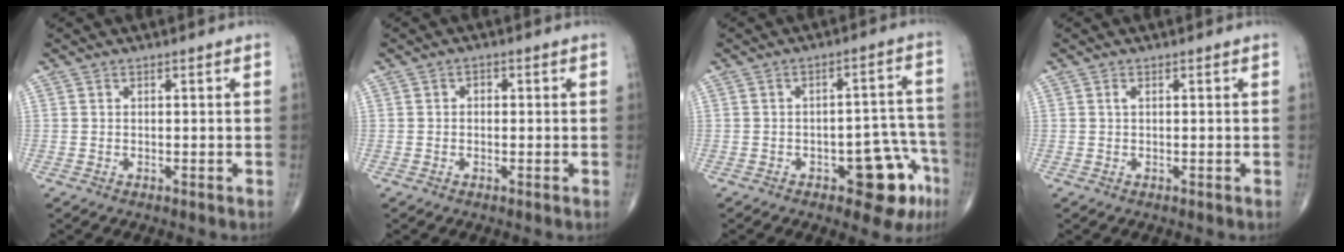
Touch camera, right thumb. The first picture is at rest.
{"total": 1.2, "force": [0.0, 1.0, 0.7], "torque": [0.002, 0.003, -0.005]}
{"total": 11.0, "force": [-5.4, 5.1, 8.2], "torque": [-0.055, 0.042, -0.065]}
{"total": 0.6, "force": [0.1, 0.2, 0.5], "torque": [-0.014, 0.000, 0.001]}